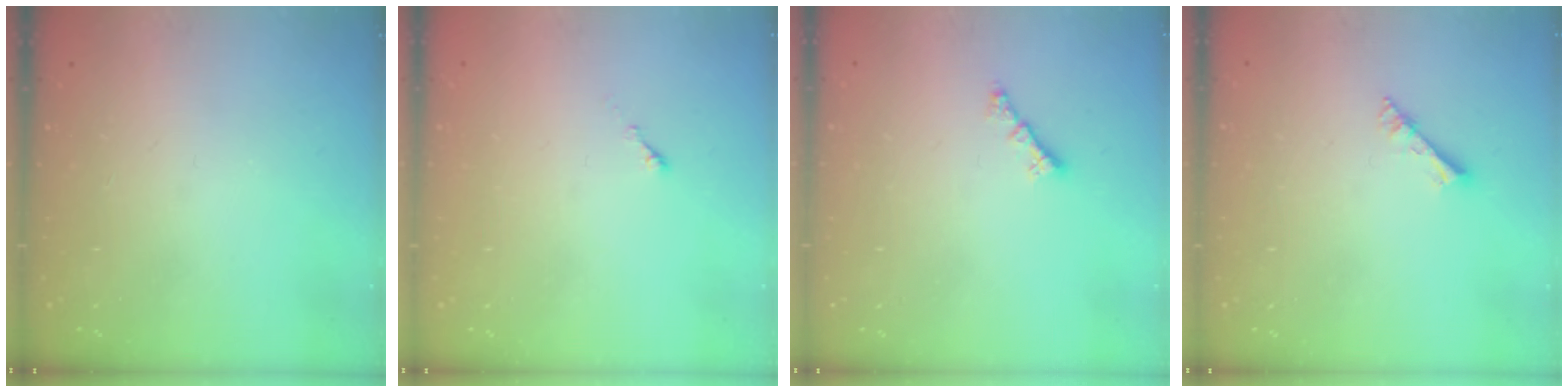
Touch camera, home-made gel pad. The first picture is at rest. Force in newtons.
{"total": 0.0}
{"total": 0.8, "press": 0.7, "slide": 0.4}
{"total": 3.4, "press": 3.4, "slide": 0.3}